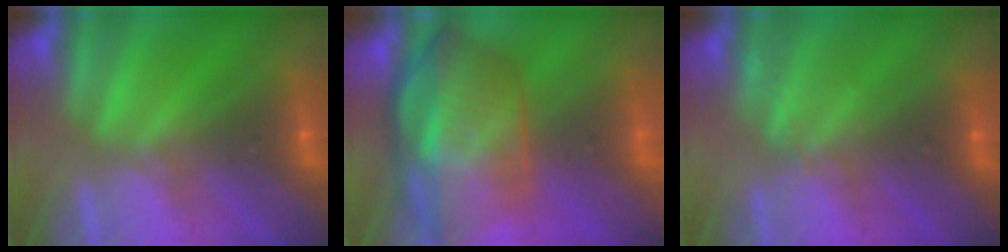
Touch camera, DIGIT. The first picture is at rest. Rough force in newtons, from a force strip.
{"total": 10.6}
{"total": 2.1}